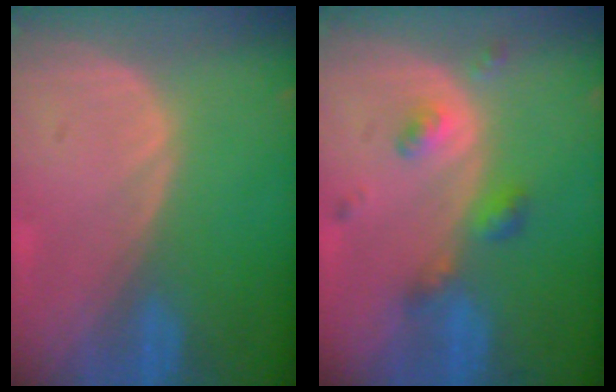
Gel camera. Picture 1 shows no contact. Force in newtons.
{"total": 5.1, "press": 4.5, "slide": 2.5}